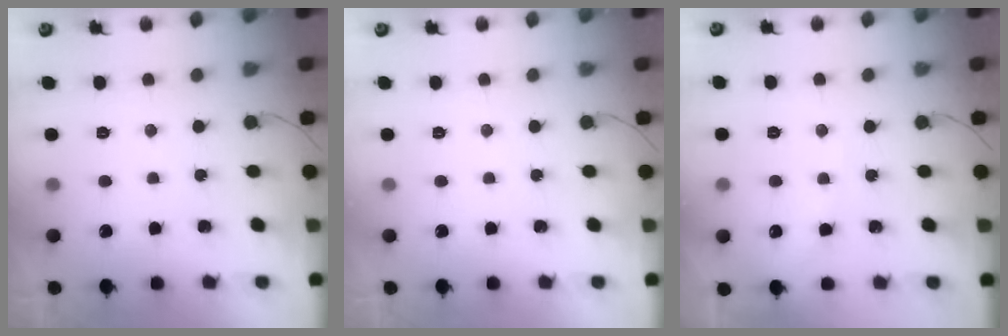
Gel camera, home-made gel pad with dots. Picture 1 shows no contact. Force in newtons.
{"total": 0.0}
{"total": 2.7, "press": 2.7, "slide": 0.4}